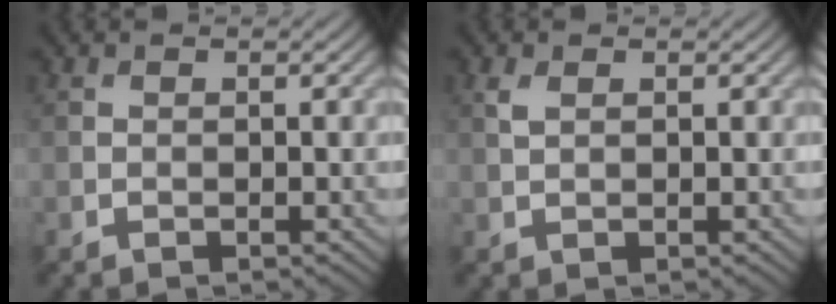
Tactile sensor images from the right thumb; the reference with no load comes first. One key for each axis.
{"total": 1.2, "fx": 0.6, "fy": 0.6, "fz": 0.9, "tx": -0.027, "ty": 0.002, "tz": 0.014}